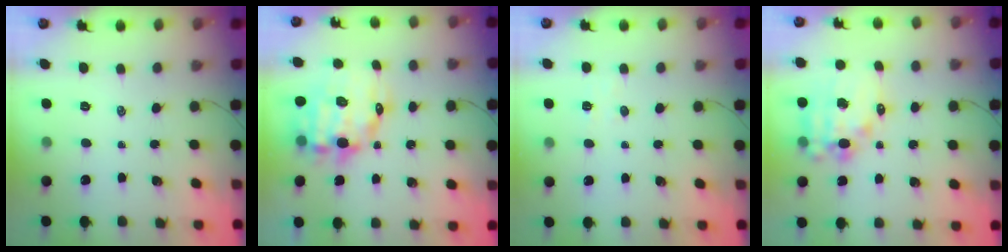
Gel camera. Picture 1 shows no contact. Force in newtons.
{"total": 13.5, "press": 13.1, "slide": 3.2}
{"total": 2.8, "press": 2.7, "slide": 0.8}
{"total": 13.4, "press": 13.0, "slide": 3.3}